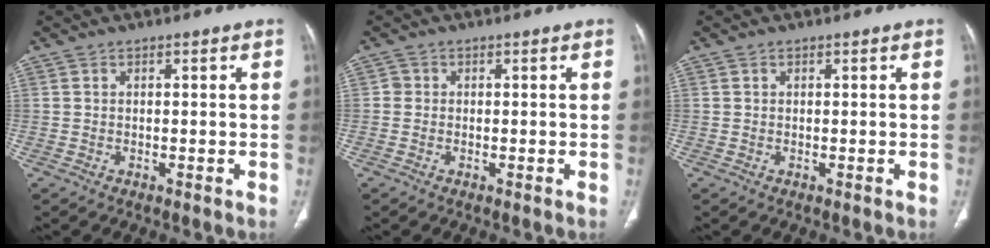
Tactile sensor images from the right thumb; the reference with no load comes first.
{"total": 1.0, "force": [0.0, 1.0, 0.2], "torque": [0.003, 0.003, 0.000]}
{"total": 0.0}